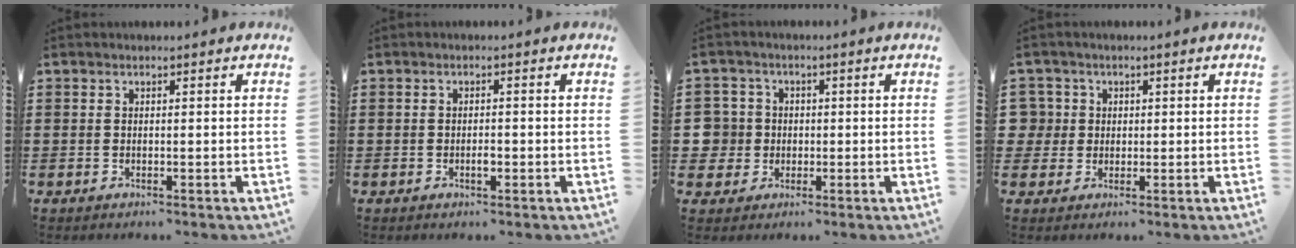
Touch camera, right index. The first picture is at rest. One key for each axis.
{"total": 1.6, "fx": -0.5, "fy": 0.6, "fz": 1.4, "tx": -0.027, "ty": -0.002, "tz": -0.008}
{"total": 4.7, "fx": -0.3, "fy": 4.7, "fz": 0.8, "tx": -0.051, "ty": 0.009, "tz": -0.013}
{"total": 3.5, "fx": 0.5, "fy": 3.5, "fz": 0.3, "tx": -0.024, "ty": 0.011, "tz": 0.008}